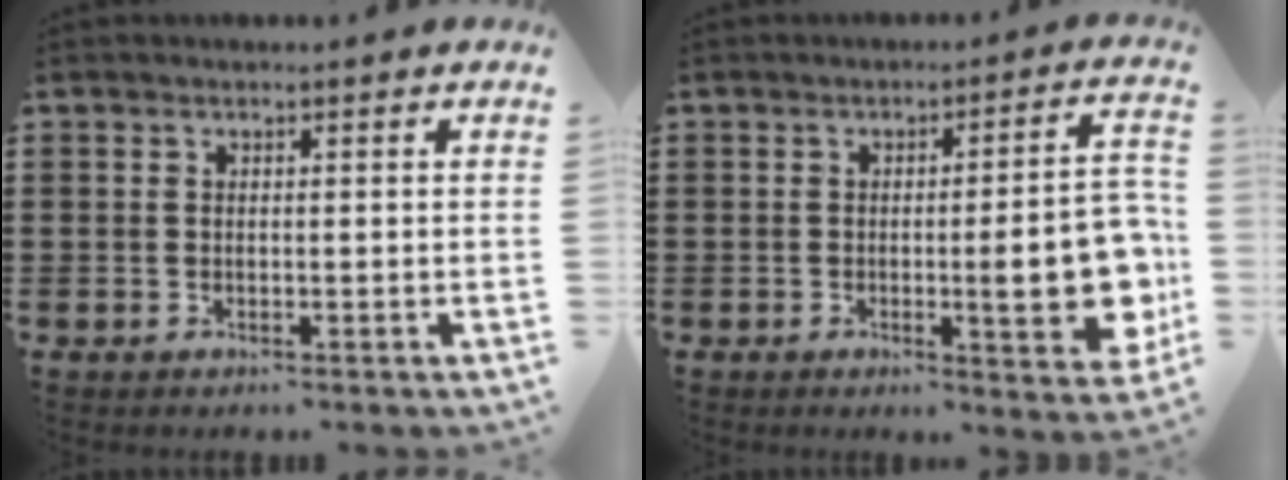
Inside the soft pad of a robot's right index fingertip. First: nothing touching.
{"total": 11.3, "force": [-1.7, 2.5, 10.9], "torque": [-0.142, -0.012, -0.026]}